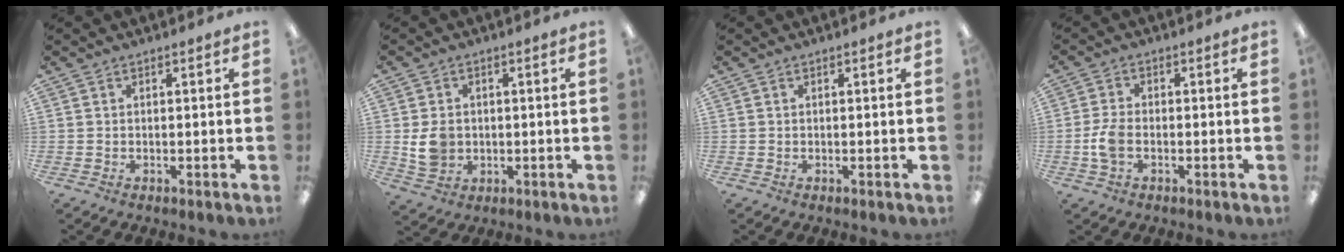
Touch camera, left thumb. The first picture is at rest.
{"total": 6.0, "force": [-0.1, 5.0, 3.3], "torque": [-0.059, 0.002, -0.002]}
{"total": 0.0}
{"total": 5.4, "force": [-1.2, 3.2, 4.2], "torque": [-0.088, 0.004, -0.023]}